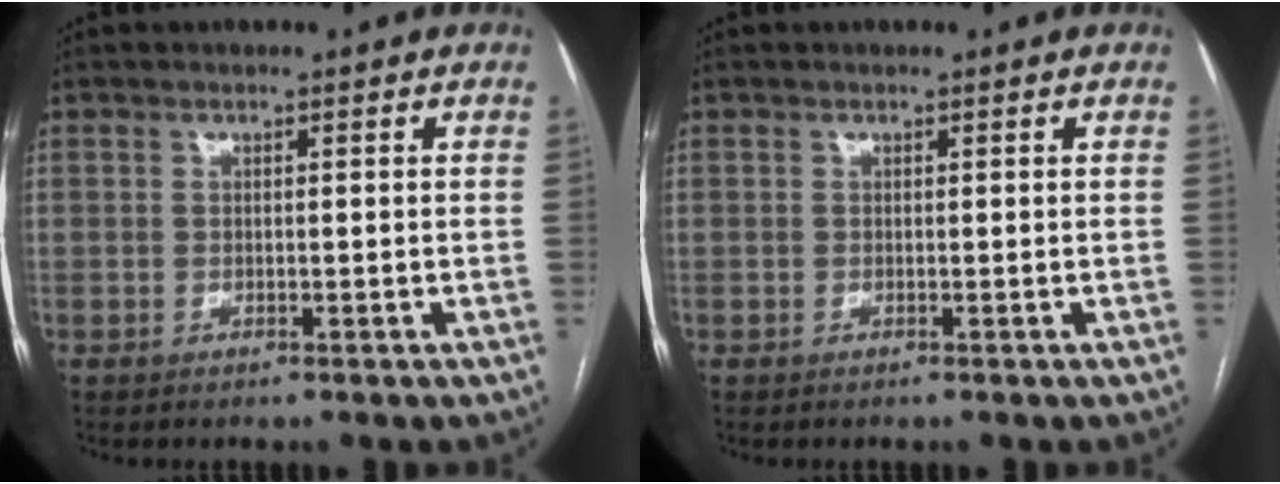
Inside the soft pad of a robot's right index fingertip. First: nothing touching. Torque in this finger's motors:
{"motor_torque": [-0.03, -0.04, -0.02, 0.01]}